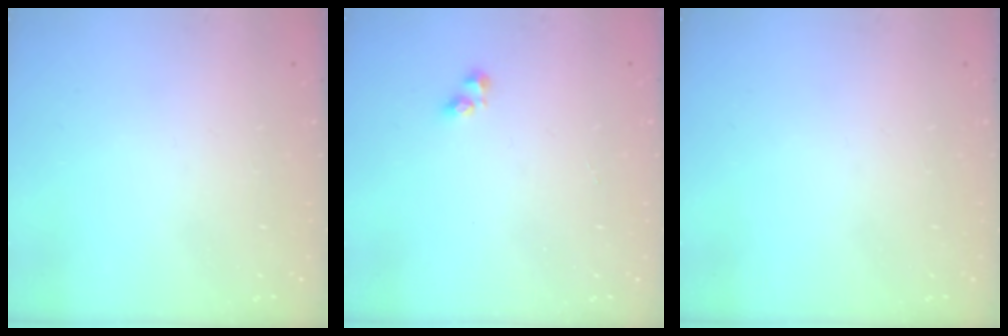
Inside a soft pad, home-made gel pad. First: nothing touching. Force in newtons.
{"total": 2.6, "press": 2.5, "slide": 0.6}
{"total": 0.0}